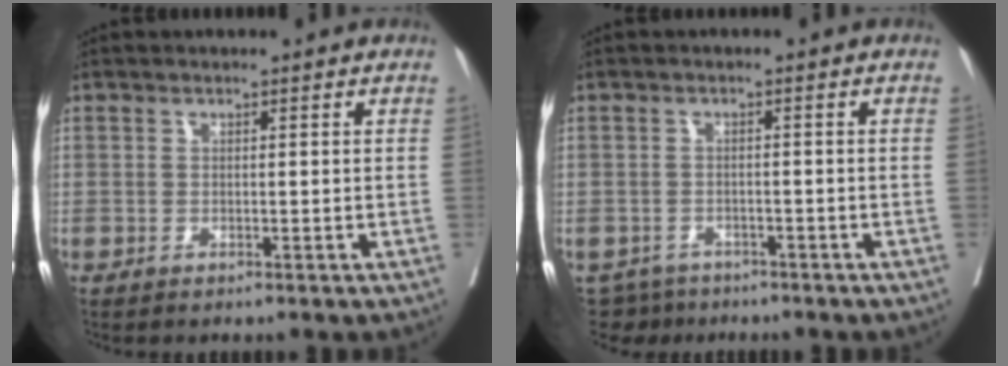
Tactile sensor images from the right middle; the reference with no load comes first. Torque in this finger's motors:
{"motor_torque": [-0.16, -0.21, -0.02, -0.01]}